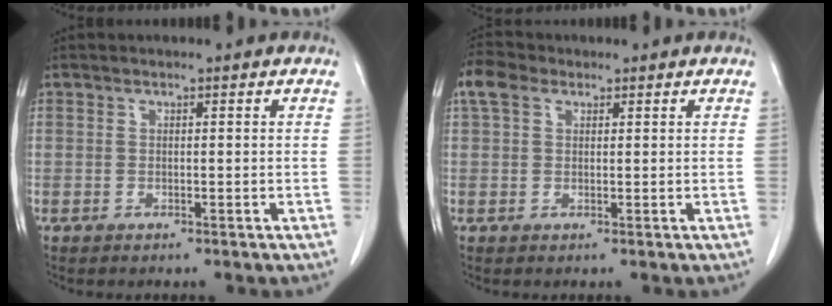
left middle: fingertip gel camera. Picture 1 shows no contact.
{"total": 4.0, "force": [2.1, 2.6, 2.2], "torque": [-0.052, 0.024, 0.044]}